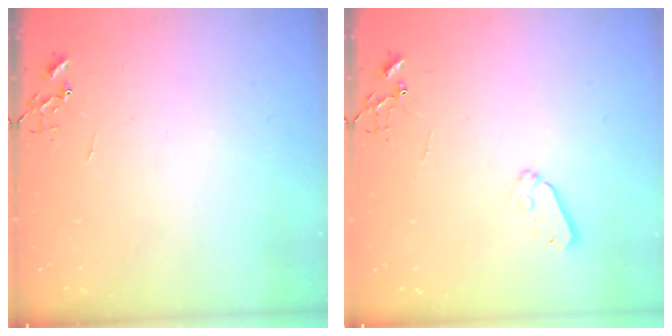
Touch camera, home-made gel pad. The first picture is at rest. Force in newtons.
{"total": 6.5, "press": 6.5, "slide": 0.6}